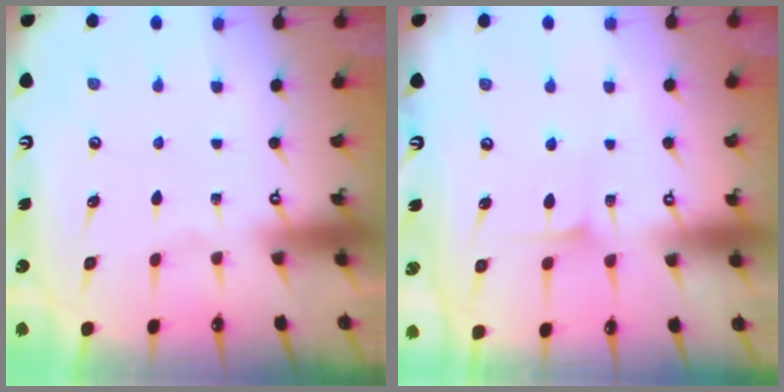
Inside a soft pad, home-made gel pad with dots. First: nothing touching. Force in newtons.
{"total": 6.2, "press": 6.1, "slide": 1.0}